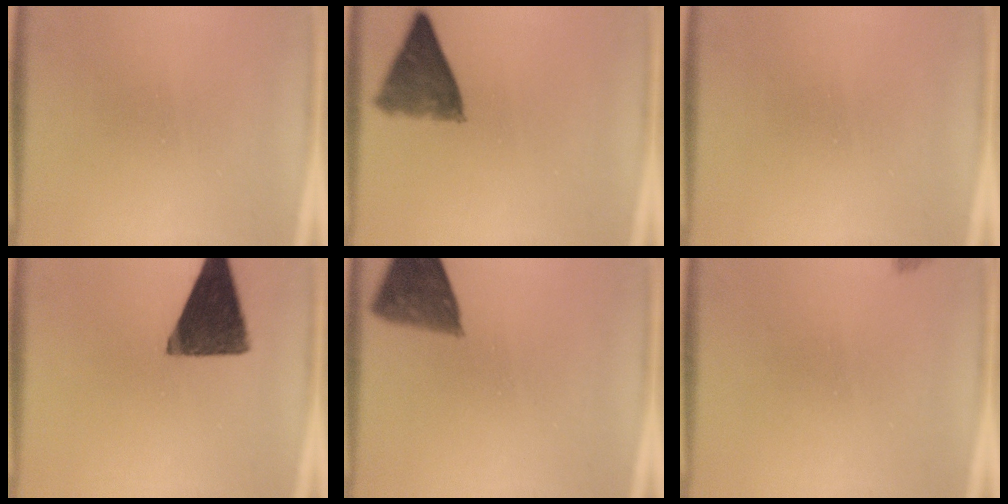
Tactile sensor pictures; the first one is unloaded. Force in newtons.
{"total": 8.1}
{"total": 0.0}
{"total": 15.2}
{"total": 7.6}
{"total": 1.3}